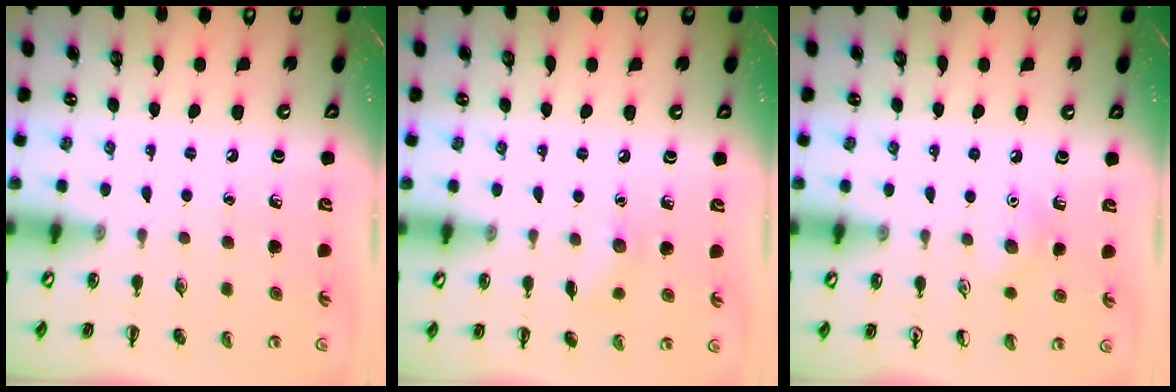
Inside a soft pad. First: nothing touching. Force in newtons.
{"total": 5.8, "press": 5.6, "slide": 1.6}
{"total": 6.8, "press": 6.6, "slide": 1.6}